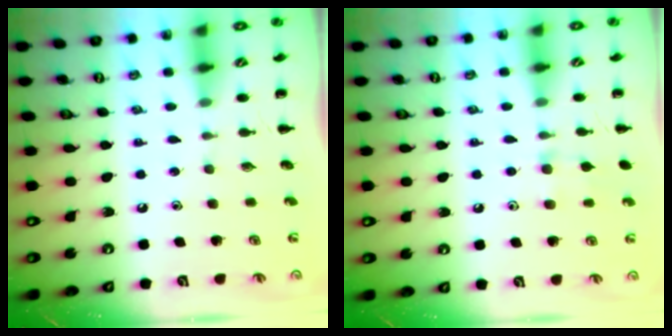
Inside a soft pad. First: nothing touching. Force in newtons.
{"total": 6.8, "press": 6.3, "slide": 2.5}